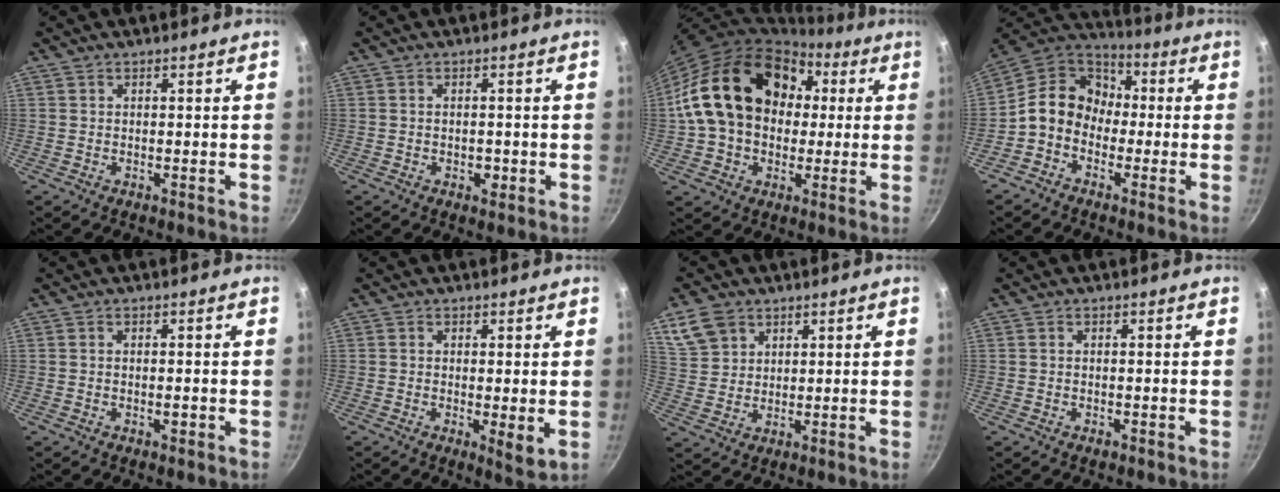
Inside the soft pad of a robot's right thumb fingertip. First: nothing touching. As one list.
[{"total": 2.1, "force": [-0.6, 1.2, 1.6], "torque": [-0.022, 0.000, -0.009]}, {"total": 21.6, "force": [3.4, 16.3, 13.7], "torque": [-0.216, 0.038, 0.054]}, {"total": 12.3, "force": [-1.7, 10.1, 6.8], "torque": [-0.086, 0.046, -0.060]}, {"total": 1.2, "force": [-0.4, 0.5, 1.0], "torque": [-0.017, 0.001, -0.006]}, {"total": 3.9, "force": [0.0, 1.0, 3.8], "torque": [-0.060, -0.017, 0.000]}, {"total": 7.2, "force": [4.1, 5.2, 2.8], "torque": [-0.037, -0.004, 0.090]}, {"total": 0.6, "force": [-0.4, 0.3, 0.5], "torque": [-0.008, 0.001, -0.006]}]